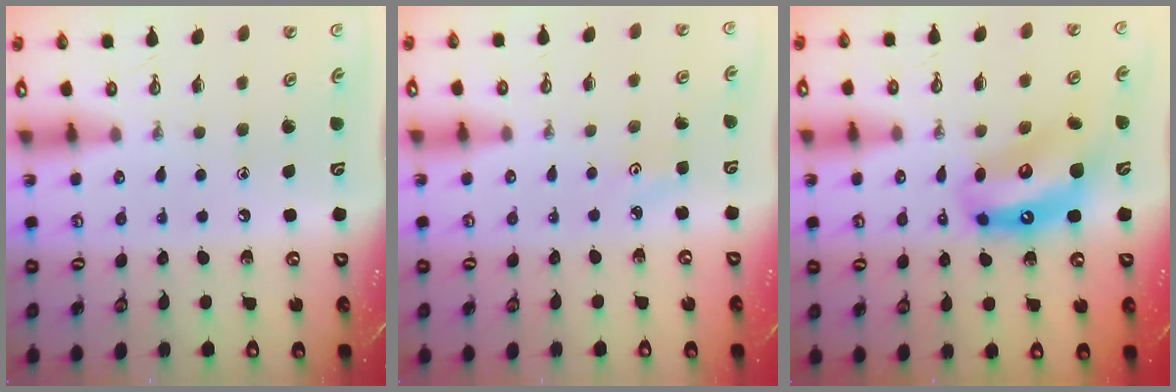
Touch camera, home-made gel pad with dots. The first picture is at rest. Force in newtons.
{"total": 2.2, "press": 2.1, "slide": 0.3}
{"total": 12.2, "press": 12.2, "slide": 1.1}